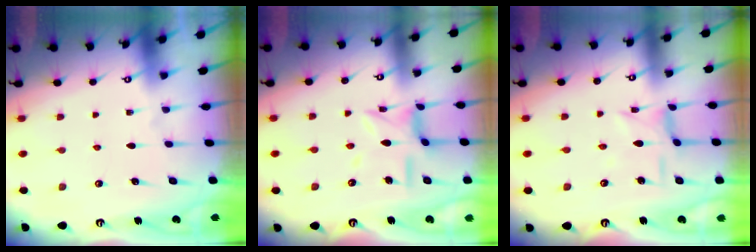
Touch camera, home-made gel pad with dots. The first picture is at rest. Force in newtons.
{"total": 9.2, "press": 9.2, "slide": 0.8}
{"total": 2.9, "press": 2.8, "slide": 0.5}